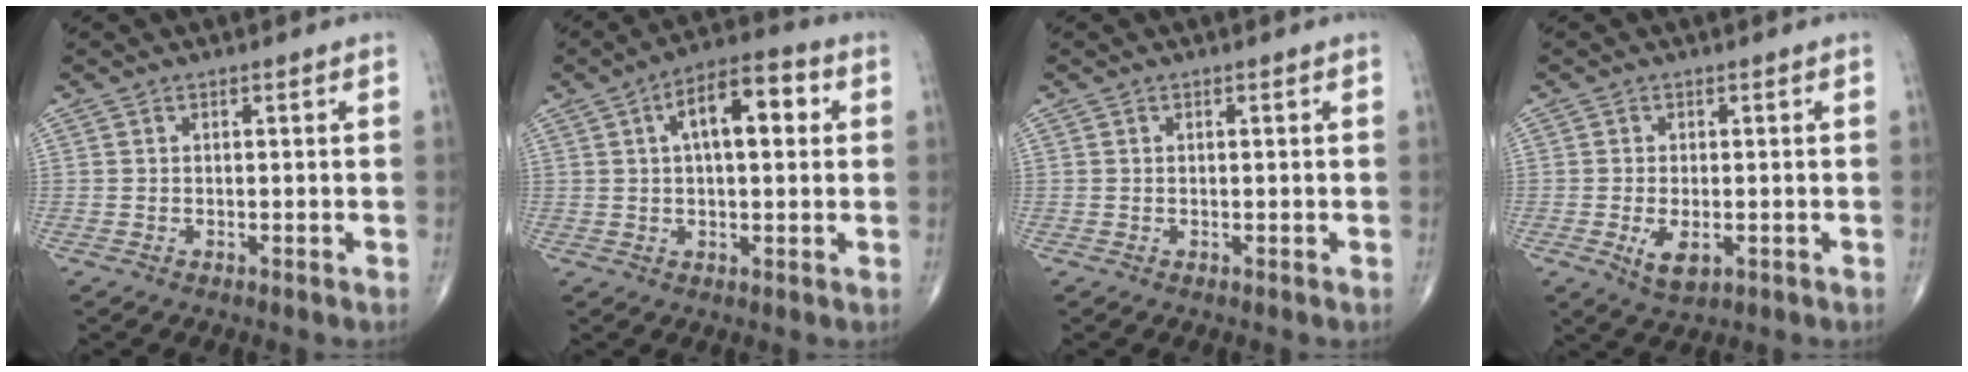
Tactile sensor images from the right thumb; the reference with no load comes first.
{"total": 11.0, "force": [2.7, 4.8, 9.6], "torque": [-0.137, 0.020, 0.035]}
{"total": 0.0}
{"total": 4.5, "force": [-1.2, 2.2, 3.7], "torque": [-0.064, -0.009, -0.015]}